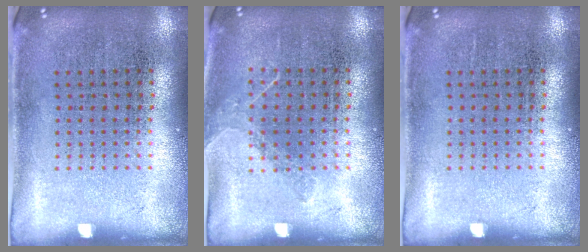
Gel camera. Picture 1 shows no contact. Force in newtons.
{"total": 1.0, "press": 0.9, "slide": 0.5}
{"total": 0.0}